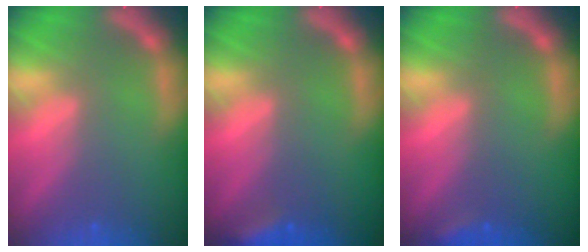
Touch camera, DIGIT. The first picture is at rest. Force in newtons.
{"total": 2.9}
{"total": 1.4}